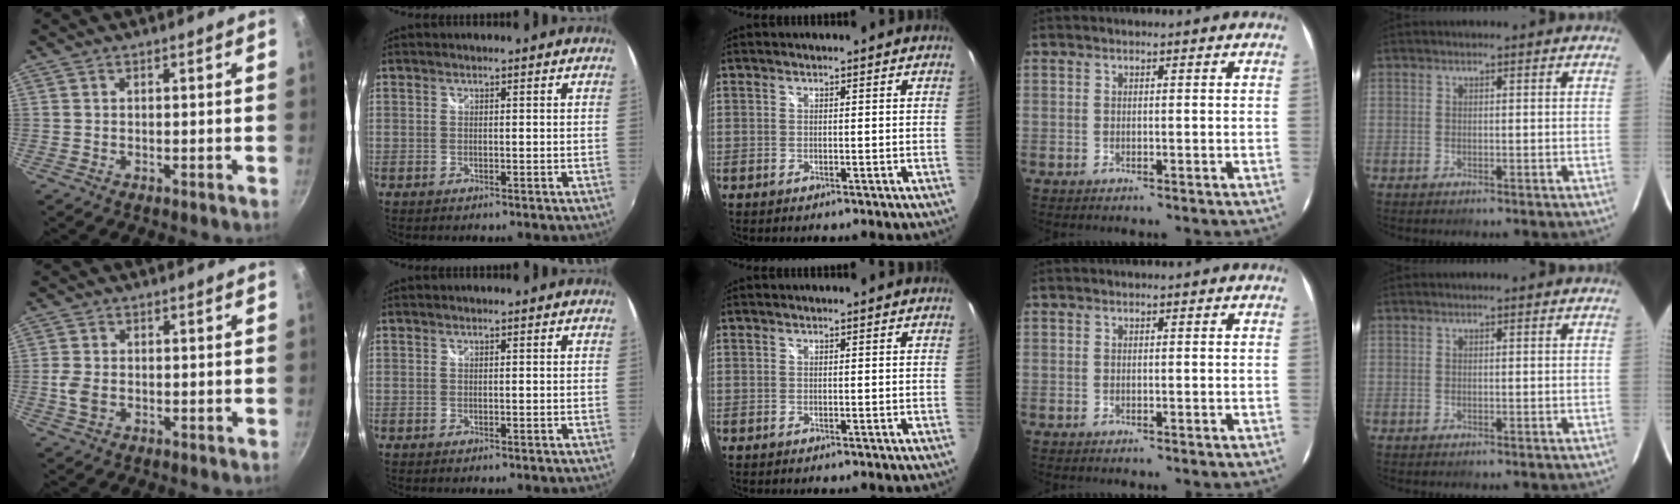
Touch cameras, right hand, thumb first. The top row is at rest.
{"thumb": {"total": 3.8, "force": [-0.5, 2.7, 2.6], "torque": [-0.054, 0.003, -0.010]}}